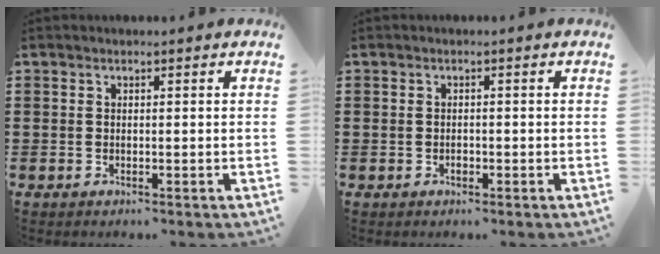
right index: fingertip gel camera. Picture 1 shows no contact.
{"total": 0.8, "force": [-0.3, 0.6, 0.4], "torque": [-0.011, 0.000, -0.005]}